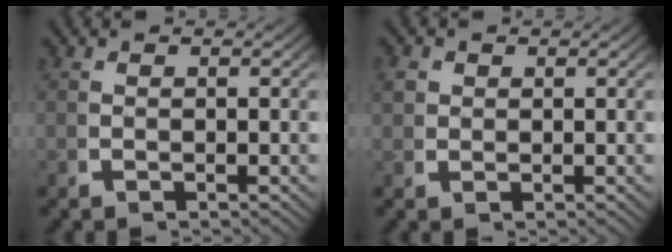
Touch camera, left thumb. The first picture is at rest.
{"total": 1.9, "force": [0.8, 1.5, 0.7], "torque": [-0.017, -0.006, 0.020]}